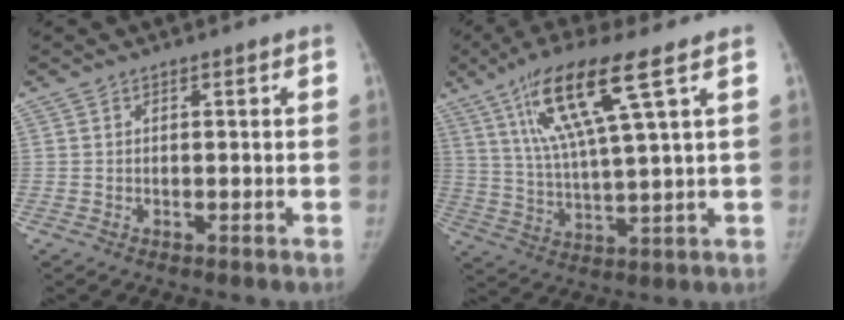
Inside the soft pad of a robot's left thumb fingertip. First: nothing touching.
{"total": 14.7, "force": [7.0, 1.4, 12.9], "torque": [-0.257, -0.021, 0.132]}